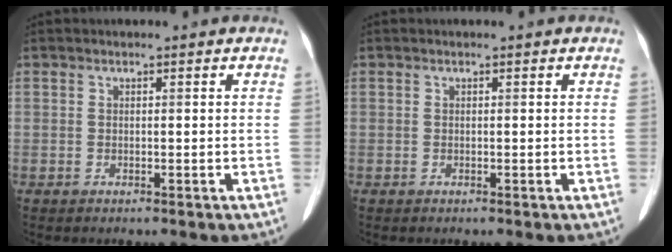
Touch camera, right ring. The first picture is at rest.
{"total": 0.0}